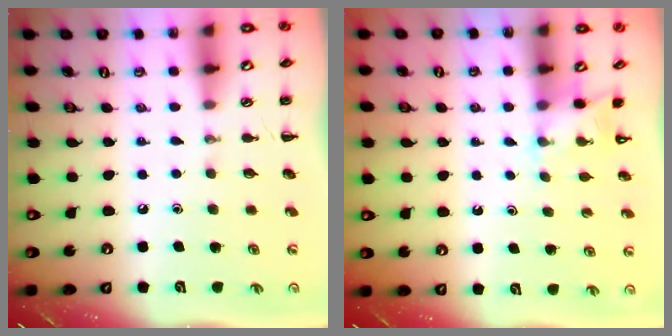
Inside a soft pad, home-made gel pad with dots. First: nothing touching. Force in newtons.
{"total": 3.5, "press": 3.3, "slide": 1.1}